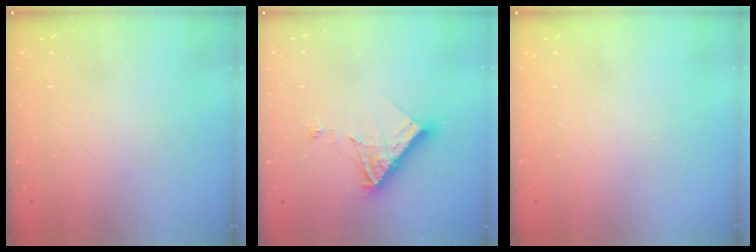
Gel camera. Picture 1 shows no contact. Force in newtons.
{"total": 12.6, "press": 12.6, "slide": 1.4}
{"total": 0.0}